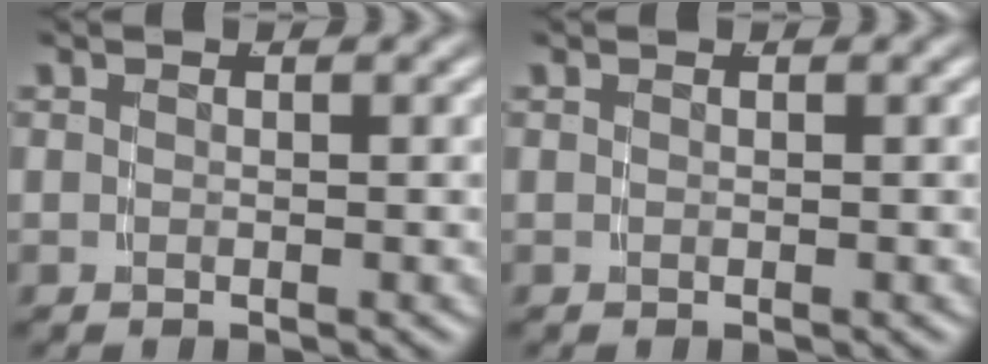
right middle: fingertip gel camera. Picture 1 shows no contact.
{"total": 0.0}